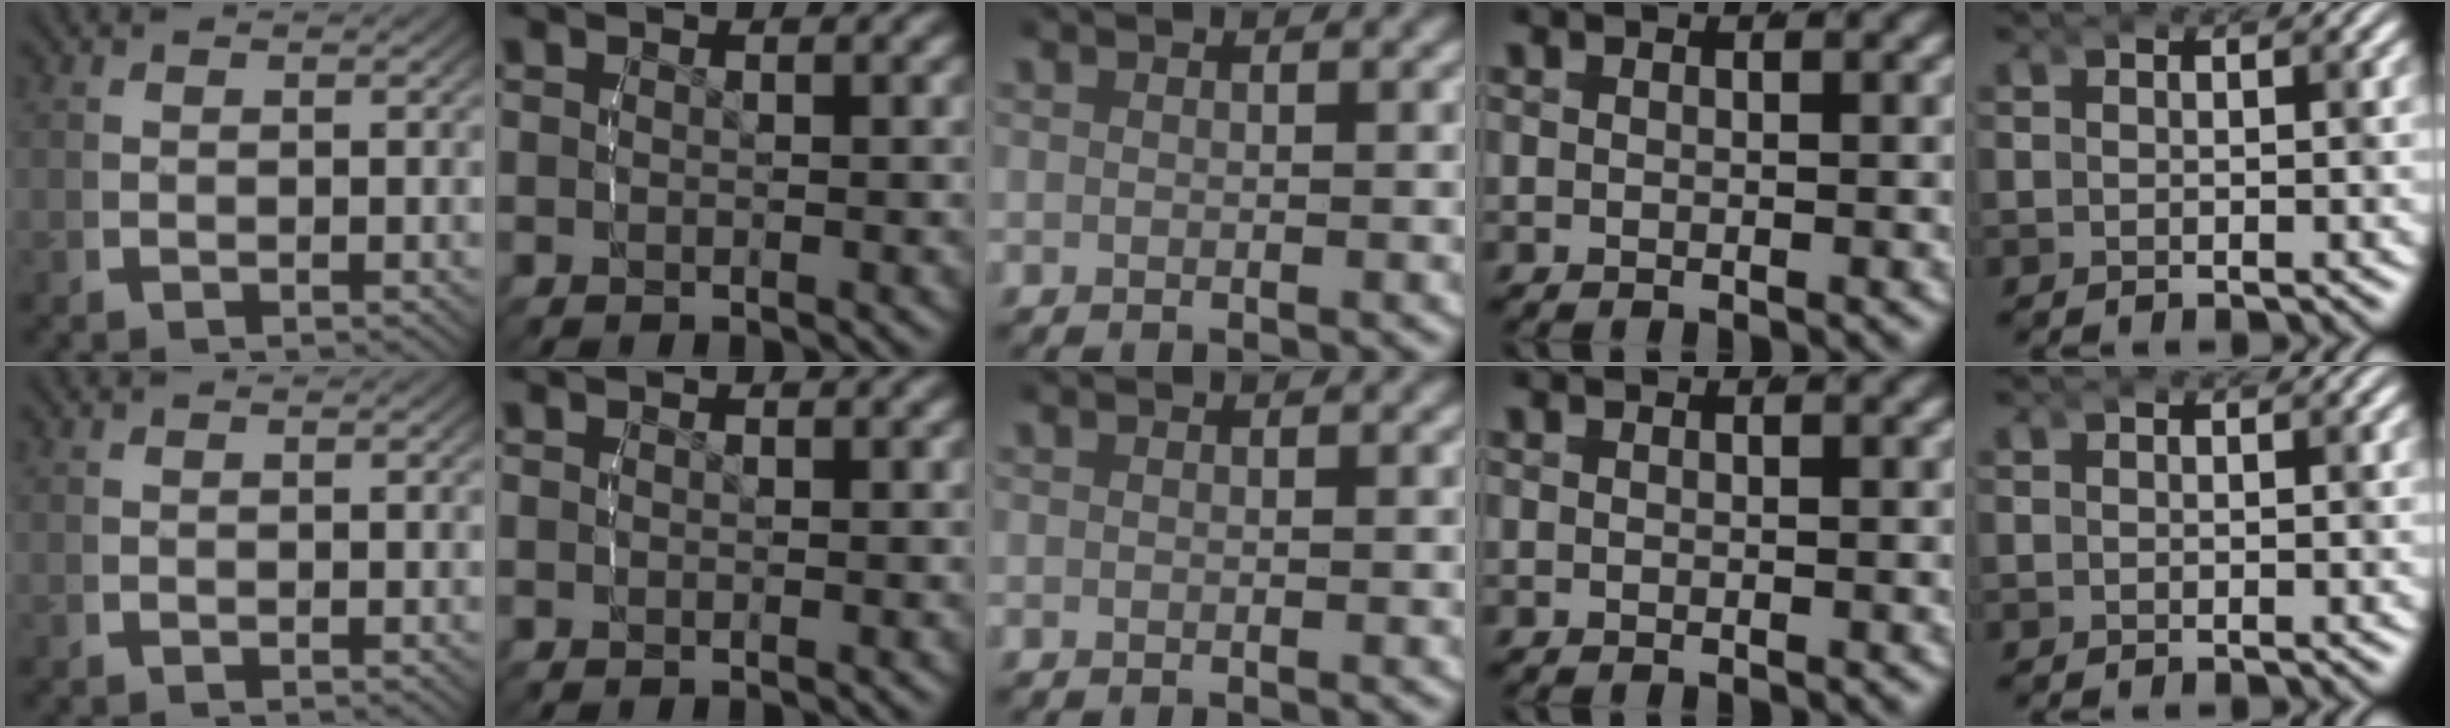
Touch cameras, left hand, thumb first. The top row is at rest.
{}